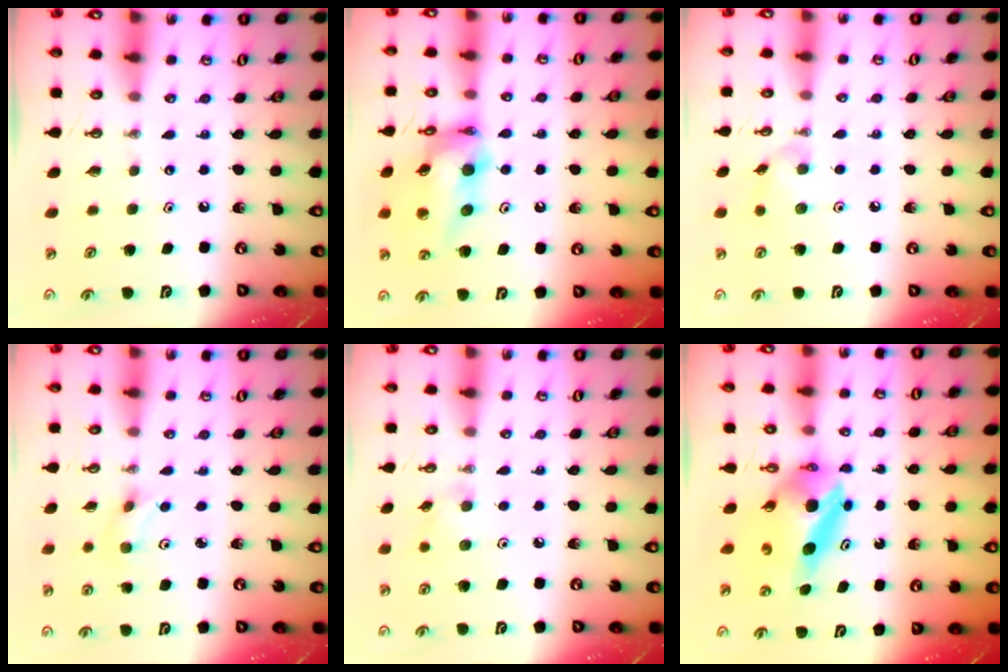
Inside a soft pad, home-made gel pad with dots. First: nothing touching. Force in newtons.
{"total": 16.9, "press": 16.5, "slide": 3.9}
{"total": 7.8, "press": 7.8, "slide": 0.2}
{"total": 2.9, "press": 2.8, "slide": 0.6}
{"total": 5.7, "press": 5.7, "slide": 0.8}
{"total": 6.5, "press": 6.4, "slide": 0.8}